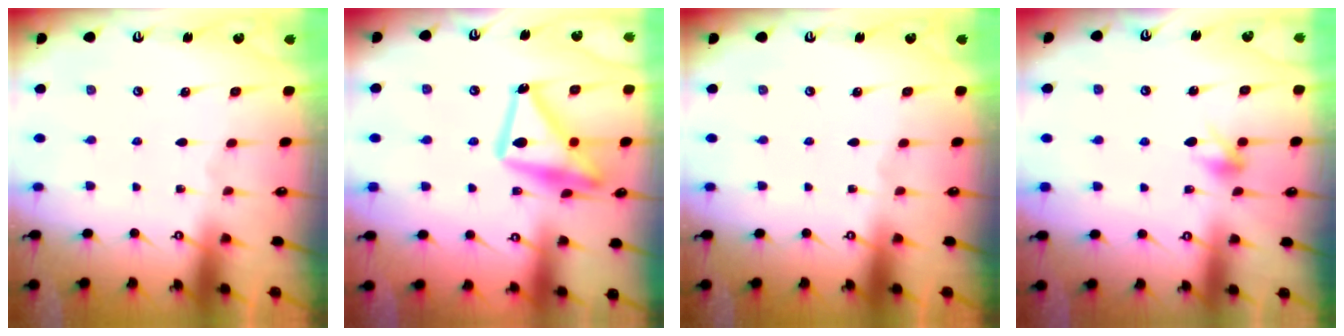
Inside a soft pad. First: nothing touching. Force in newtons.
{"total": 18.2, "press": 18.2, "slide": 1.3}
{"total": 0.0}
{"total": 6.3, "press": 6.3, "slide": 1.1}